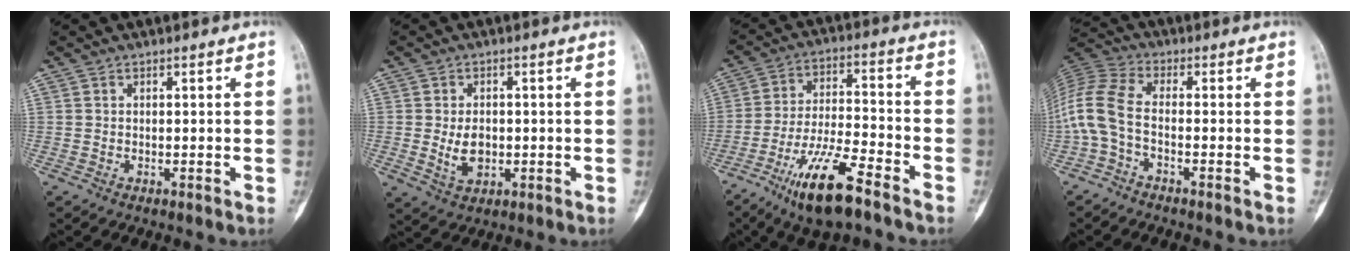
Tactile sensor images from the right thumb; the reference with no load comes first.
{"total": 5.1, "force": [-0.4, 3.6, 3.7], "torque": [-0.053, -0.003, 0.002]}
{"total": 14.3, "force": [-9.1, 3.3, 10.5], "torque": [-0.202, 0.045, -0.162]}
{"total": 9.3, "force": [-2.7, 3.7, 8.1], "torque": [-0.198, 0.028, -0.065]}